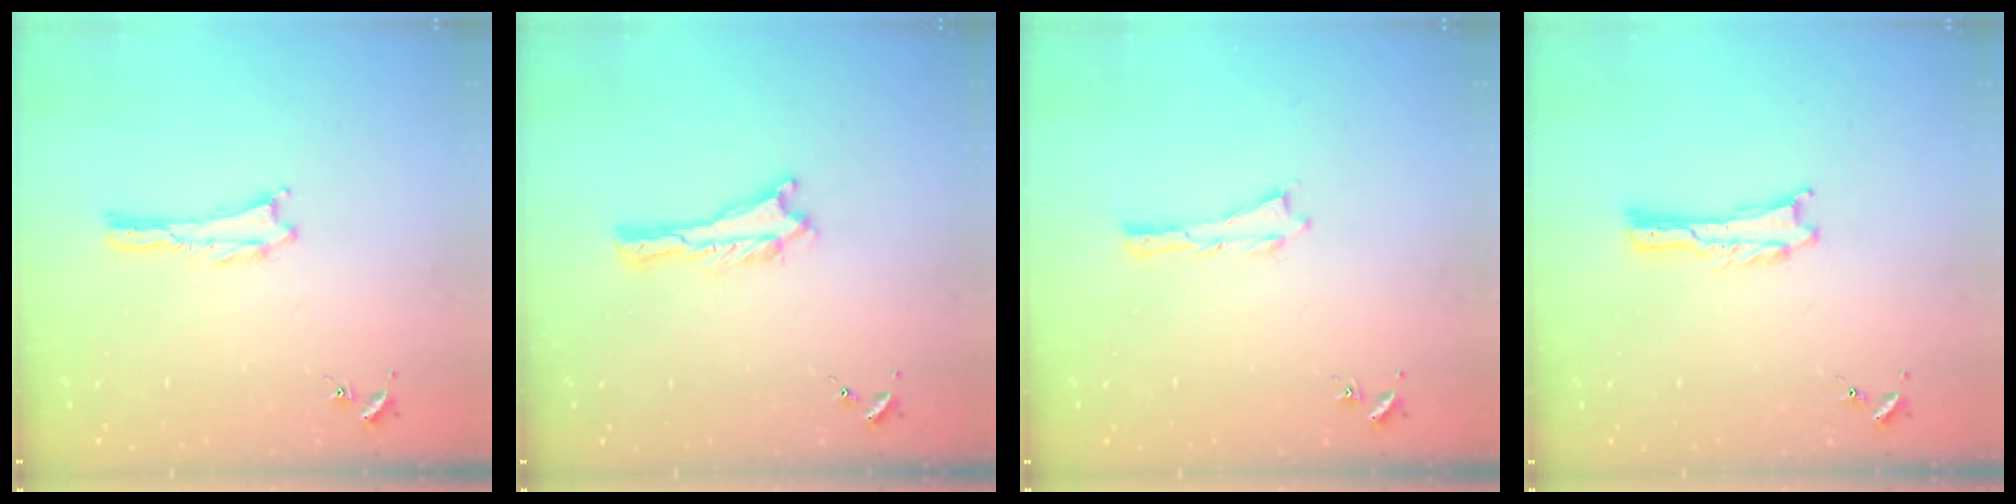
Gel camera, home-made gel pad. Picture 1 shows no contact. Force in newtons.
{"total": 0.0}
{"total": 0.0}
{"total": 0.0}